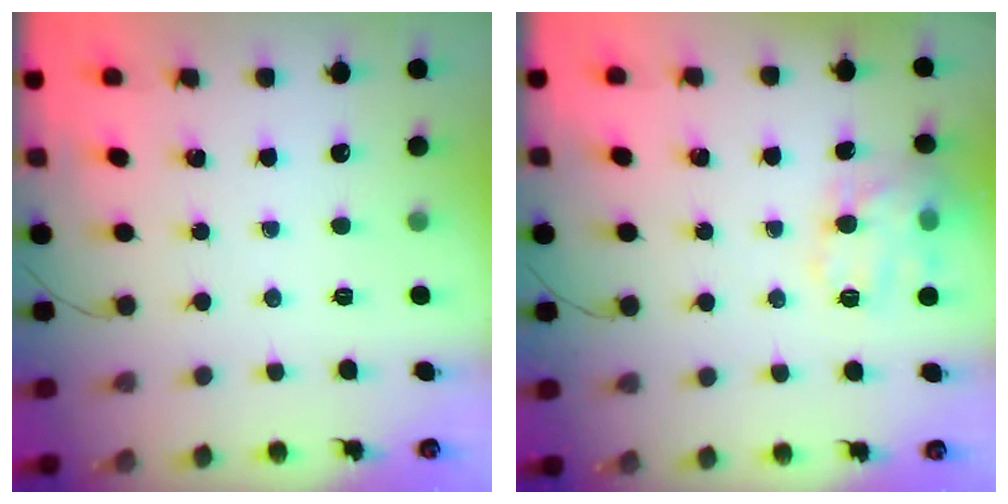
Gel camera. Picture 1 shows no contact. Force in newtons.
{"total": 13.3, "press": 13.3, "slide": 0.7}